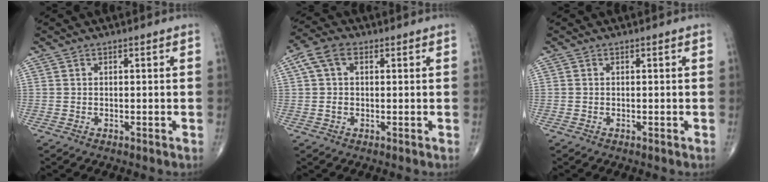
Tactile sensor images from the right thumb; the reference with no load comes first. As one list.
[{"total": 5.8, "force": [1.7, 3.7, 4.1], "torque": [-0.083, 0.016, 0.029]}, {"total": 0.0}]